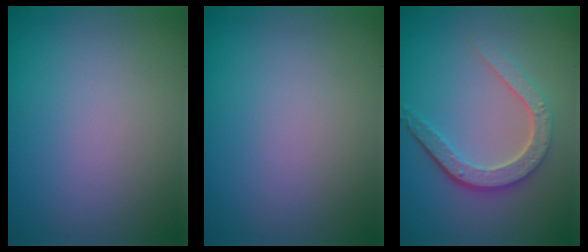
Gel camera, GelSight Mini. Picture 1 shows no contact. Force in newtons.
{"total": 0.0}
{"total": 4.7, "press": 3.7, "slide": 2.9}